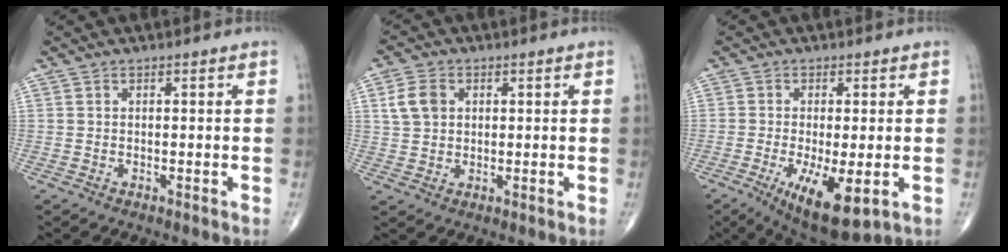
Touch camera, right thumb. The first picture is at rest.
{"total": 5.5, "force": [1.5, 4.2, 3.2], "torque": [-0.053, 0.002, 0.028]}
{"total": 11.0, "force": [-3.5, 3.5, 9.8], "torque": [-0.168, -0.022, -0.048]}